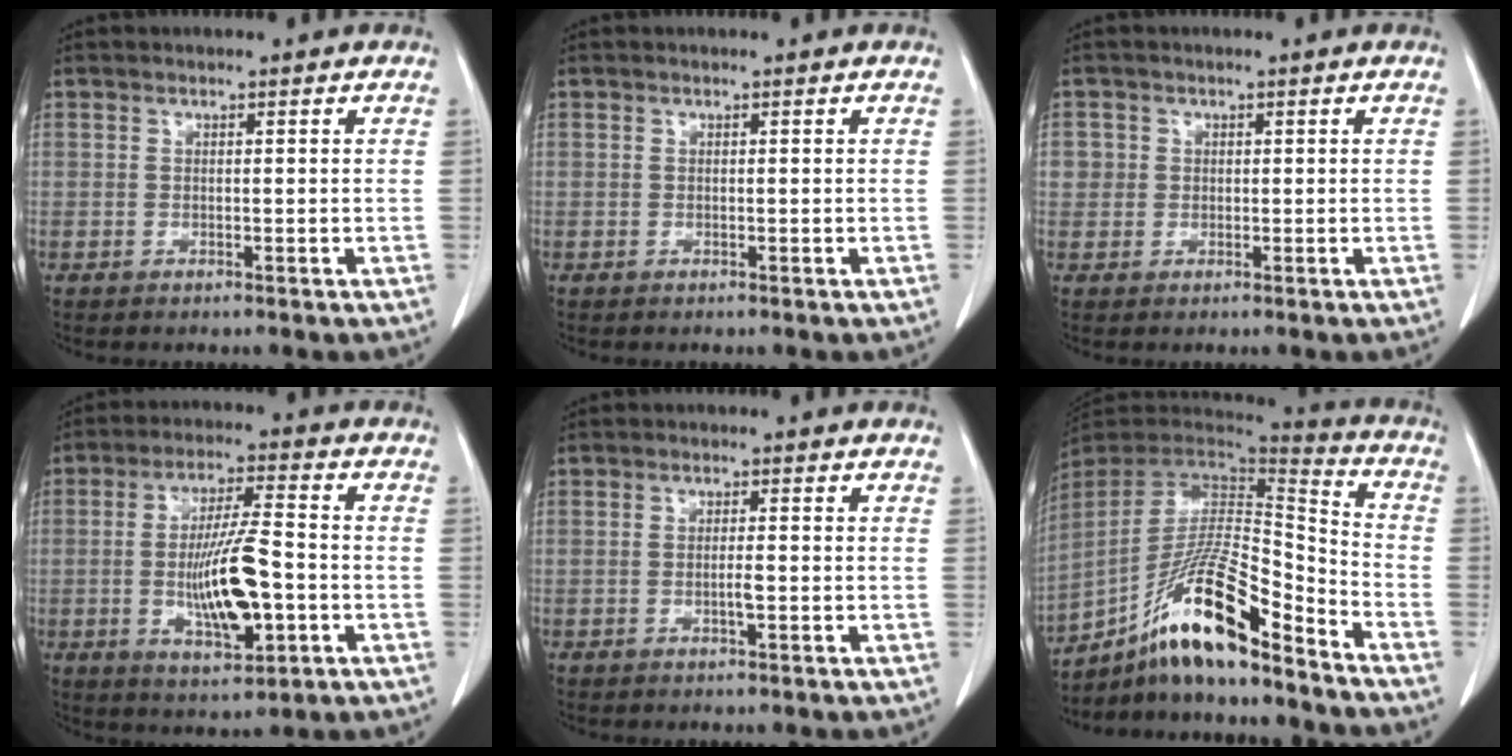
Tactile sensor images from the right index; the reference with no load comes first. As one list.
[{"total": 0.0}, {"total": 2.2, "force": [0.4, 2.1, 0.1], "torque": [0.014, 0.003, 0.003]}, {"total": 11.9, "force": [-2.2, 2.6, 11.4], "torque": [-0.211, -0.005, -0.033]}, {"total": 1.8, "force": [-0.4, 0.2, 1.8], "torque": [-0.034, -0.001, -0.008]}, {"total": 18.8, "force": [-13.0, 2.4, 13.3], "torque": [-0.257, -0.002, -0.231]}]